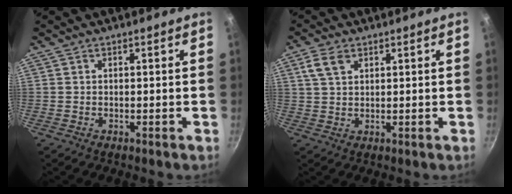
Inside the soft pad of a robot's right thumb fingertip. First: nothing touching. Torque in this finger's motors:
{"motor_torque": [0.61, 3.03, 0.90, 0.01, 0.52]}